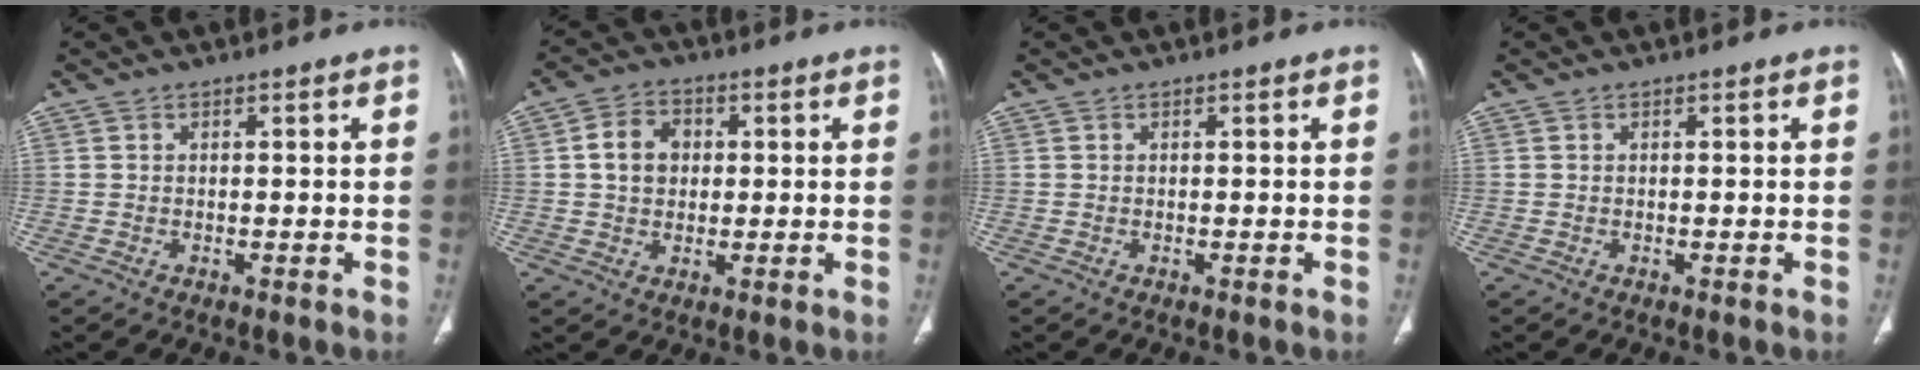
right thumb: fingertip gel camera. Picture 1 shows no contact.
{"total": 6.7, "force": [0.9, 5.4, 4.0], "torque": [-0.049, 0.007, 0.011]}
{"total": 0.0}
{"total": 0.0}